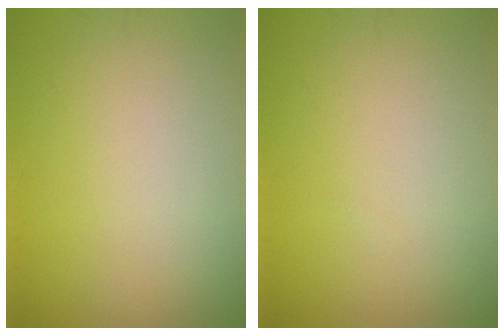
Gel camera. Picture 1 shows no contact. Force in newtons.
{"total": 0.0}